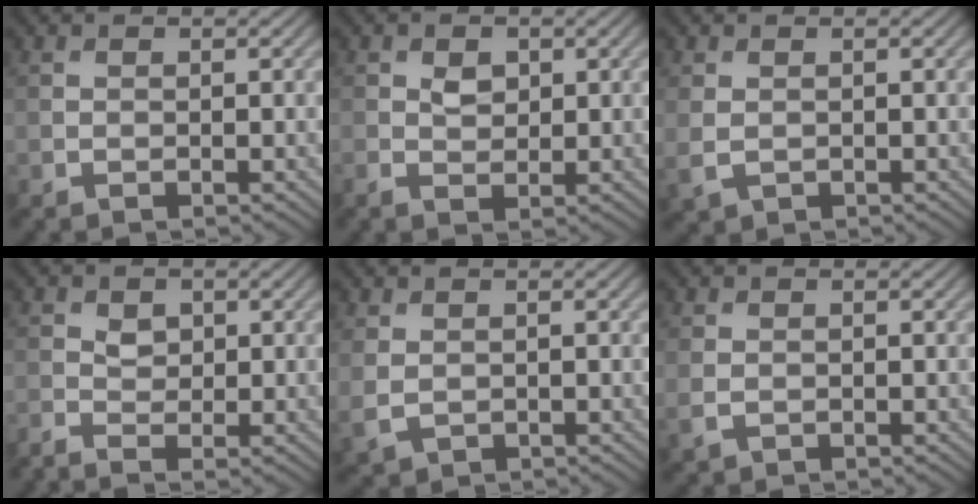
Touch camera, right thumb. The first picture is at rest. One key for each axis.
{"total": 2.1, "fx": 0.6, "fy": 1.6, "fz": 1.3, "tx": -0.027, "ty": -0.003, "tz": 0.009}
{"total": 2.3, "fx": 0.0, "fy": 1.8, "fz": 1.5, "tx": -0.046, "ty": -0.007, "tz": 0.003}
{"total": 1.5, "fx": -0.3, "fy": 1.1, "fz": 1.0, "tx": -0.025, "ty": 0.004, "tz": -0.011}
{"total": 2.6, "fx": 0.2, "fy": 2.0, "fz": 1.6, "tx": -0.052, "ty": -0.009, "tz": 0.008}
{"total": 1.8, "fx": -0.4, "fy": 1.4, "fz": 1.1, "tx": -0.036, "ty": -0.007, "tz": -0.005}